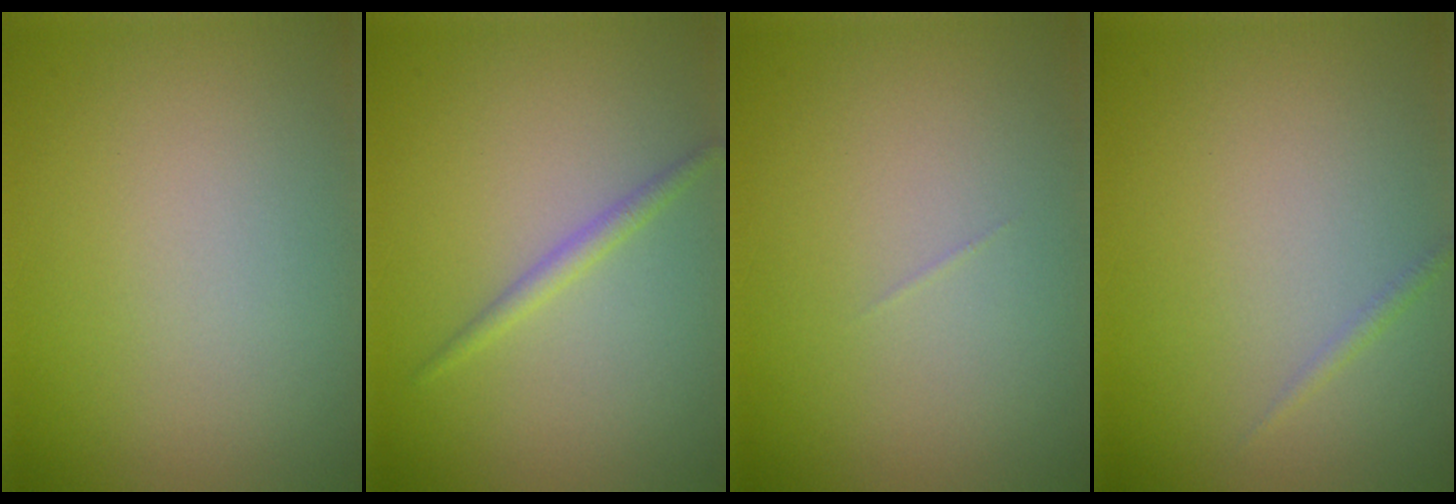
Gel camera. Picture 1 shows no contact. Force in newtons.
{"total": 1.3, "press": 1.3, "slide": 0.0}
{"total": 0.0}
{"total": 0.6, "press": 0.6, "slide": 0.0}